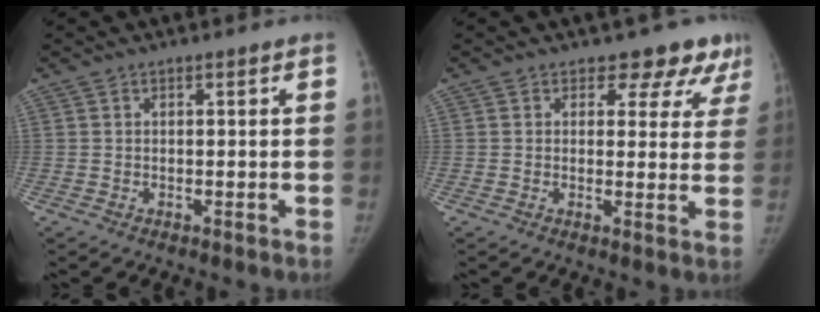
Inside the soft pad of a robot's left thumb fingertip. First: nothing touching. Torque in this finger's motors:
{"motor_torque": [-0.02, 0.03, 0.18, 0.08, 0.00]}